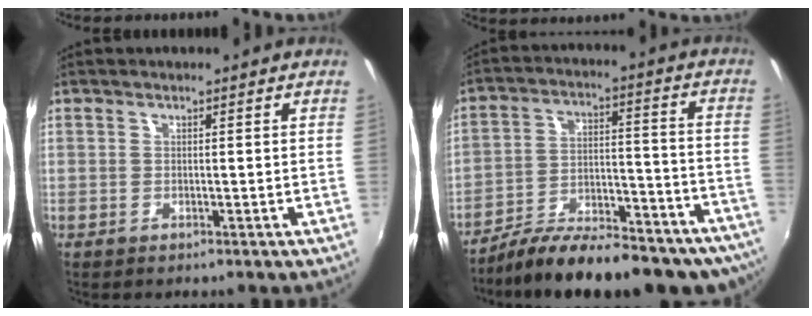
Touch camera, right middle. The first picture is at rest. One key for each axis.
{"total": 23.6, "fx": -18.7, "fy": 7.1, "fz": 12.4, "tx": -0.198, "ty": -0.016, "tz": -0.255}